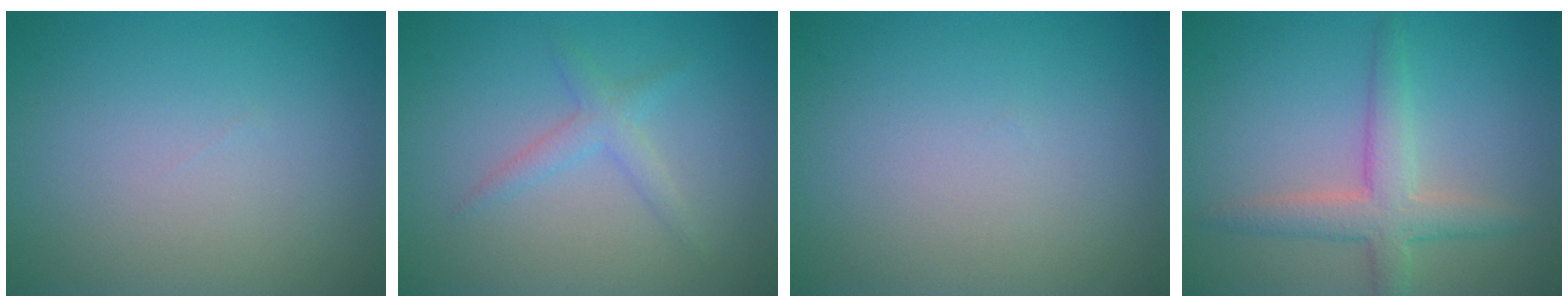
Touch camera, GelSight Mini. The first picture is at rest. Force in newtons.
{"total": 1.8, "press": 1.8, "slide": 0.1}
{"total": 0.0}
{"total": 3.7, "press": 3.7, "slide": 0.2}